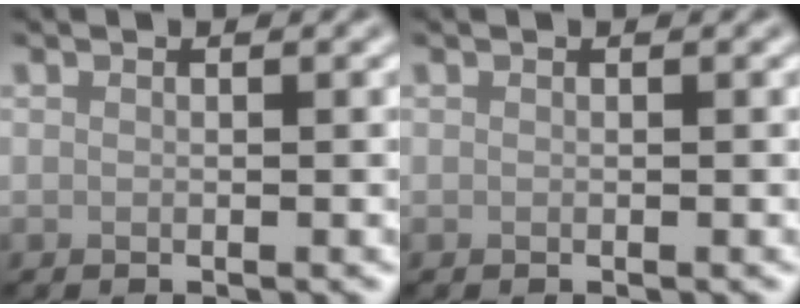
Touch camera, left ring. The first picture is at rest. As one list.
[{"total": 0.0}]